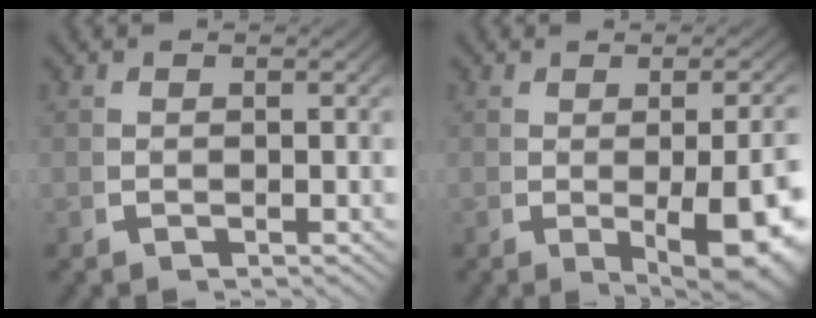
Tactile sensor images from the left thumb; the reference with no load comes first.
{"total": 7.0, "force": [-1.7, 2.8, 6.2], "torque": [-0.089, -0.023, -0.007]}